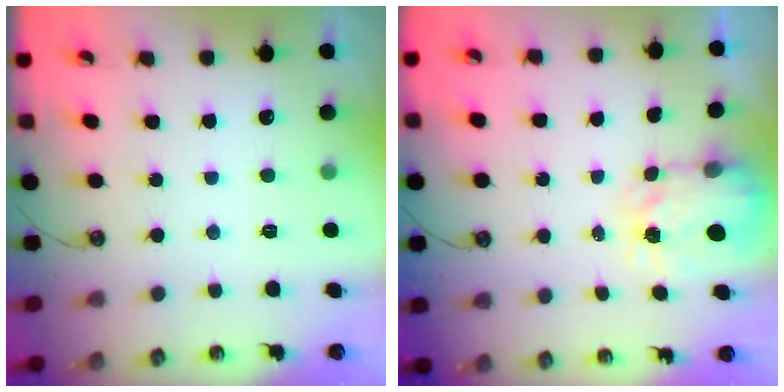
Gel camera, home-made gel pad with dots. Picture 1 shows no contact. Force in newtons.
{"total": 3.7, "press": 3.7, "slide": 0.4}